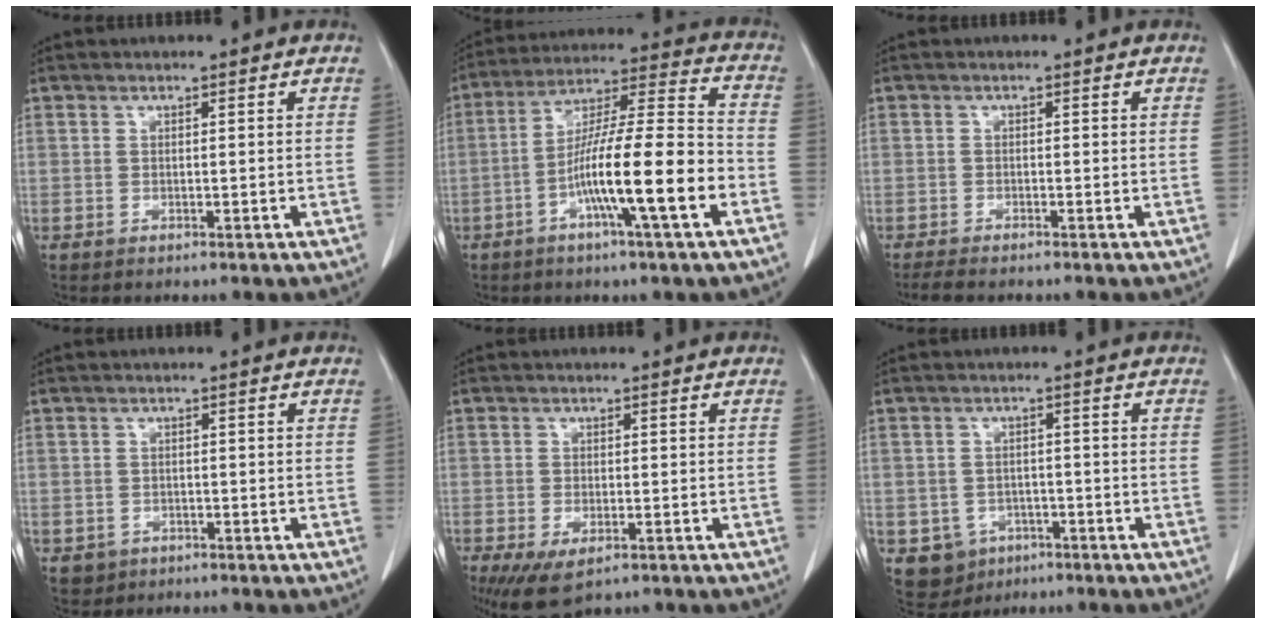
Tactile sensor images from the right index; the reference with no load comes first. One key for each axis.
{"total": 16.0, "fx": -5.6, "fy": 0.5, "fz": 15.0, "tx": -0.262, "ty": 0.004, "tz": -0.098}
{"total": 2.9, "fx": -2.5, "fy": 0.1, "fz": 1.5, "tx": -0.025, "ty": -0.007, "tz": -0.041}
{"total": 2.4, "fx": -1.0, "fy": 2.2, "fz": 0.2, "tx": -0.002, "ty": 0.006, "tz": -0.011}
{"total": 5.8, "fx": -3.2, "fy": 2.6, "fz": 4.1, "tx": -0.072, "ty": -0.014, "tz": -0.047}
{"total": 5.6, "fx": -2.6, "fy": 4.9, "fz": 1.0, "tx": -0.017, "ty": 0.007, "tz": -0.030}